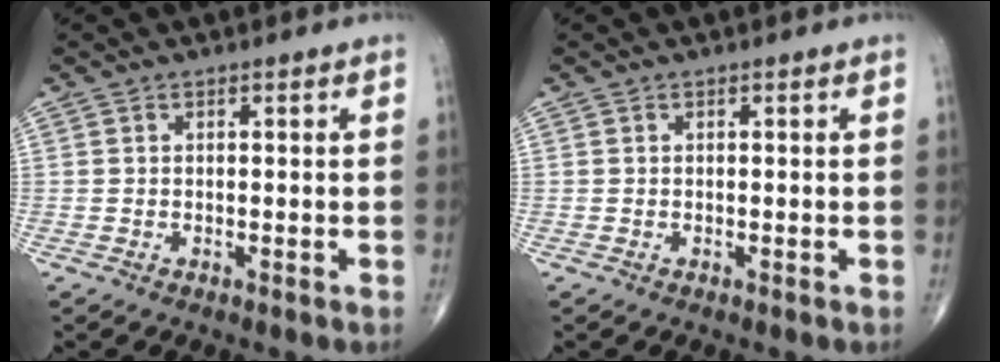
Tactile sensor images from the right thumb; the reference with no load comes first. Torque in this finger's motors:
{"motor_torque": [0.00, 0.00, -0.07, 0.07, 0.00]}